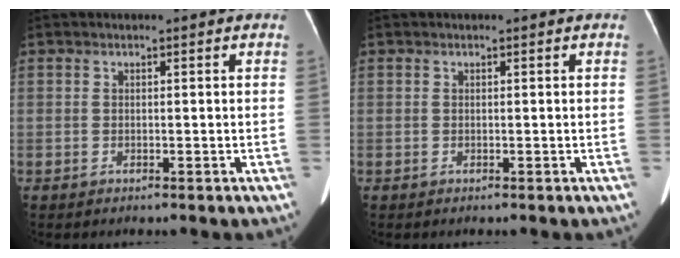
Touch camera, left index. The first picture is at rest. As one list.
[{"total": 0.0}]